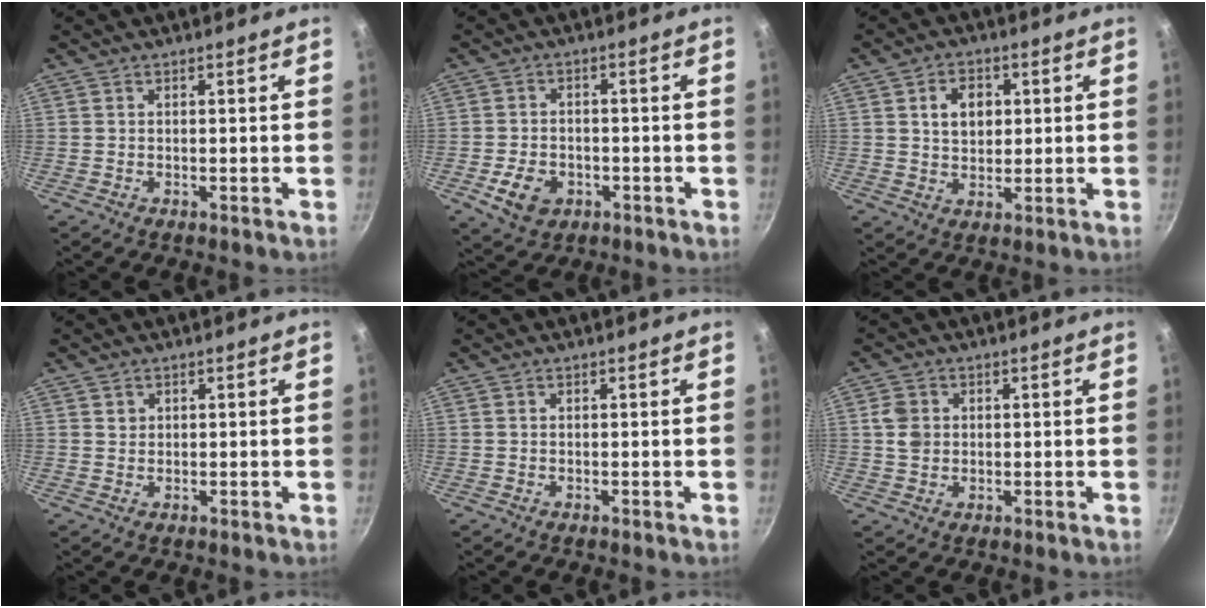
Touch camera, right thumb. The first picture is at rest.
{"total": 7.0, "force": [-2.5, 5.2, 4.1], "torque": [-0.064, 0.012, -0.035]}
{"total": 6.4, "force": [1.6, 4.7, 4.0], "torque": [-0.045, 0.000, 0.028]}
{"total": 1.0, "force": [0.5, 0.9, 0.2], "torque": [0.004, 0.004, 0.008]}
{"total": 0.0}
{"total": 4.2, "force": [0.7, 3.5, 2.2], "torque": [-0.030, 0.000, 0.008]}